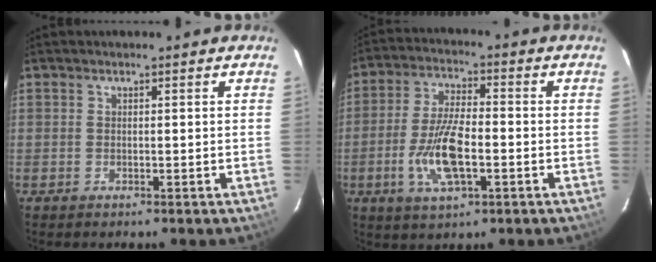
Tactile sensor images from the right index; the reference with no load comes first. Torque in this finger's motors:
{"motor_torque": [1.35, -0.10, 0.47, 0.10]}